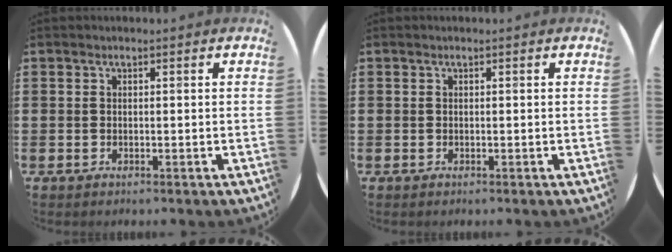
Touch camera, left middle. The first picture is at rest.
{"total": 0.0}